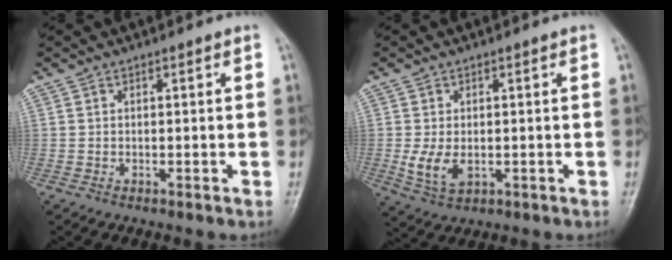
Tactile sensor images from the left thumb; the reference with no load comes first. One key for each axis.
{"total": 5.5, "fx": -0.3, "fy": 3.4, "fz": 4.3, "tx": -0.083, "ty": -0.013, "tz": 0.002}